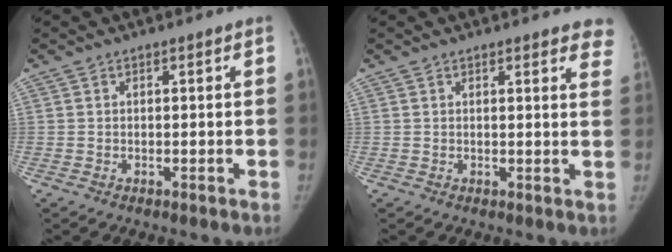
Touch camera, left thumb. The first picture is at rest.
{"total": 5.9, "force": [5.0, 1.7, 2.6], "torque": [0.002, -0.021, 0.035]}